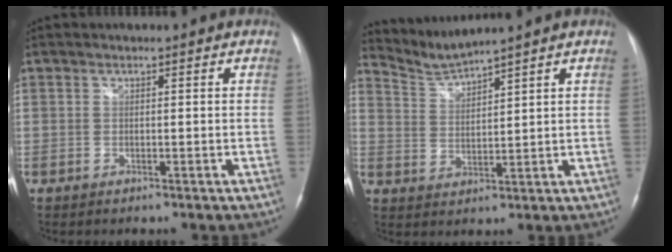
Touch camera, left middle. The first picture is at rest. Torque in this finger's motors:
{"motor_torque": [-0.37, -0.32, -0.19, -0.01]}